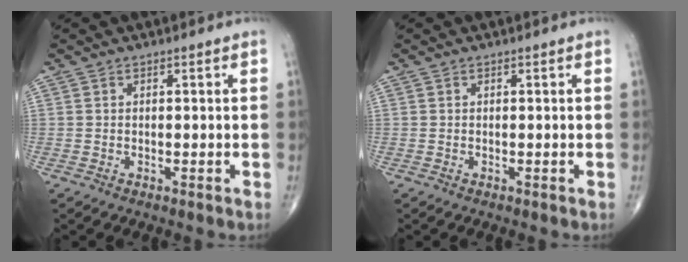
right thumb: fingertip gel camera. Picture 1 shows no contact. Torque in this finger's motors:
{"motor_torque": [0.00, 0.00, 0.00, 0.00, 0.00]}